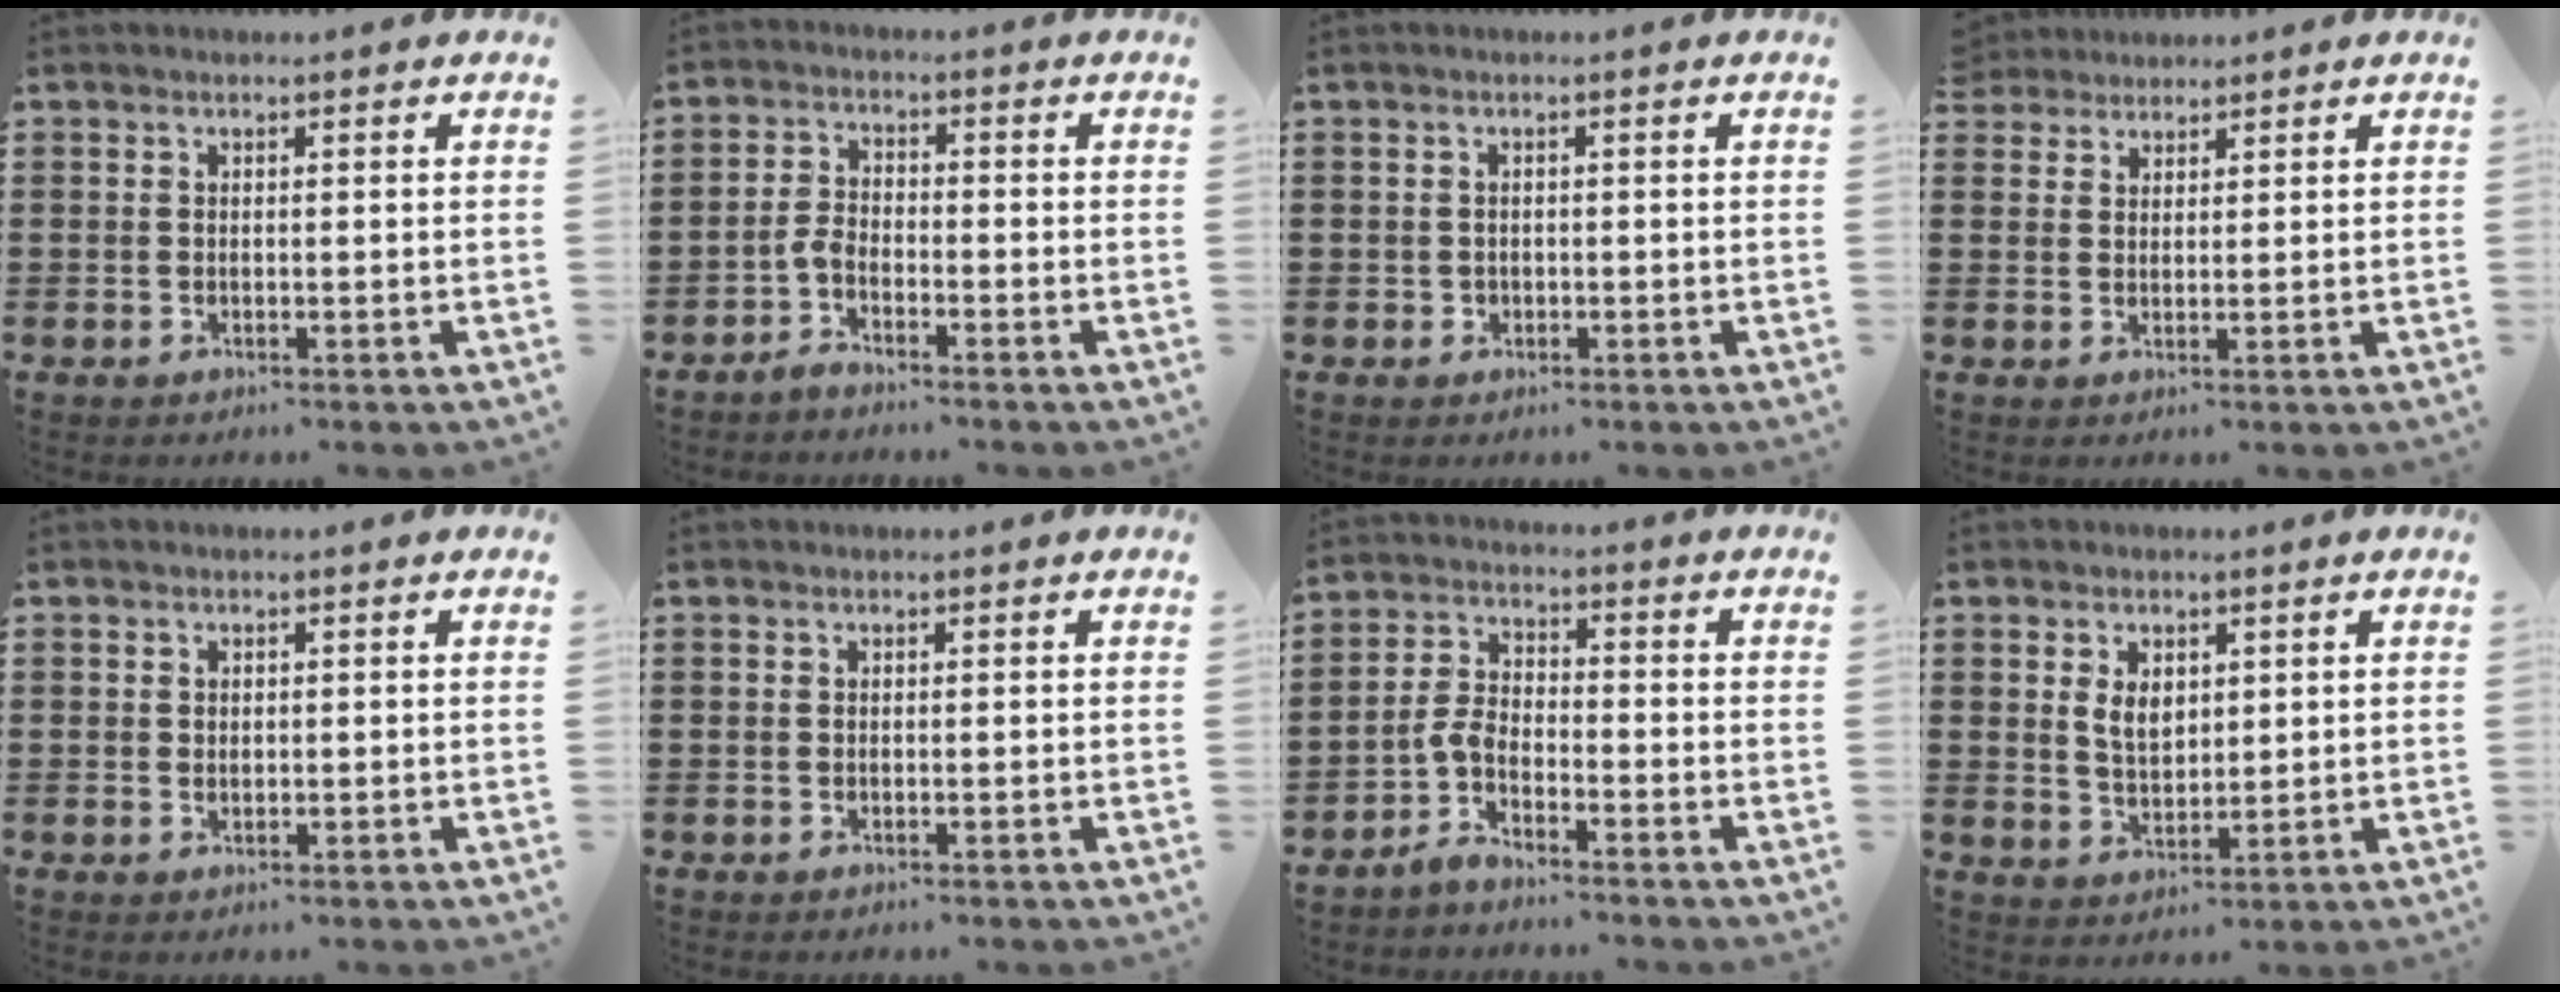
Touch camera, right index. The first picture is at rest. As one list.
[{"total": 3.0, "force": [-2.3, 1.1, 1.5], "torque": [-0.038, 0.007, -0.049]}, {"total": 0.9, "force": [-0.2, 0.8, 0.2], "torque": [-0.006, 0.004, -0.005]}, {"total": 2.1, "force": [1.9, 0.7, -0.4], "torque": [0.000, 0.007, 0.040]}, {"total": 0.8, "force": [0.4, 0.6, 0.2], "torque": [-0.005, 0.005, 0.007]}, {"total": 0.0}, {"total": 4.2, "force": [-3.1, 1.7, 2.3], "torque": [-0.066, 0.004, -0.066]}, {"total": 4.0, "force": [1.4, 2.6, 2.6], "torque": [-0.051, 0.007, 0.024]}]